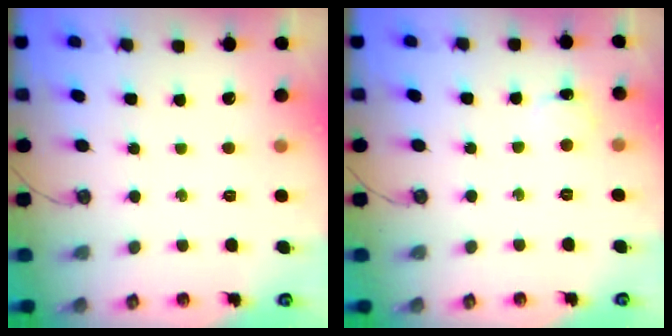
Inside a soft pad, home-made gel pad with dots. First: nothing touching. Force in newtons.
{"total": 1.7, "press": 1.6, "slide": 0.4}